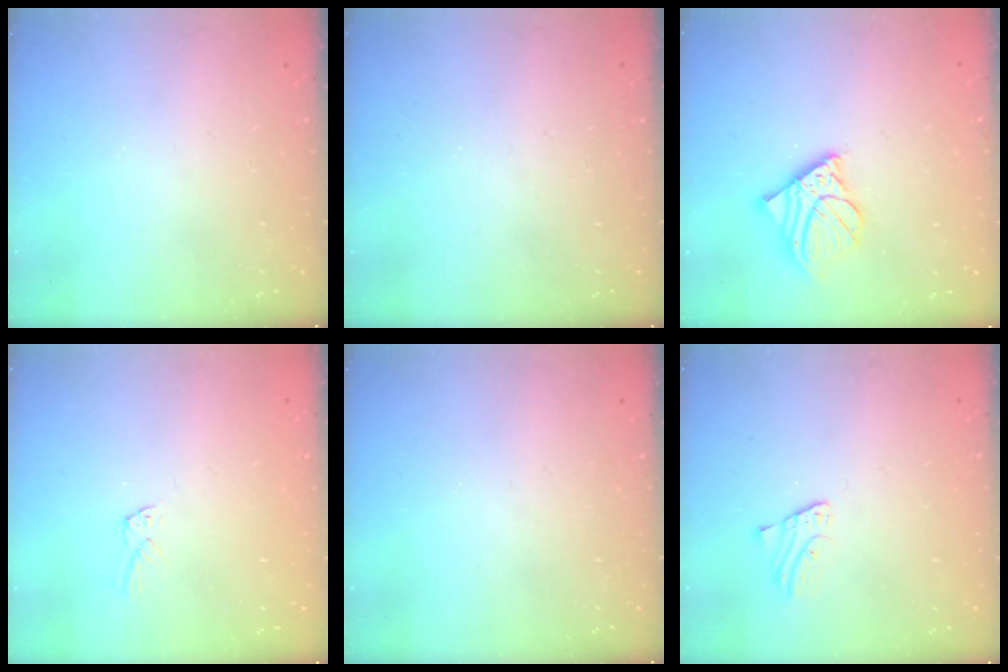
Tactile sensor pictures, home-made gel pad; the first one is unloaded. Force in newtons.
{"total": 0.0}
{"total": 9.2, "press": 8.9, "slide": 2.4}
{"total": 1.8, "press": 1.7, "slide": 0.1}
{"total": 0.0}
{"total": 1.1, "press": 1.1, "slide": 0.1}